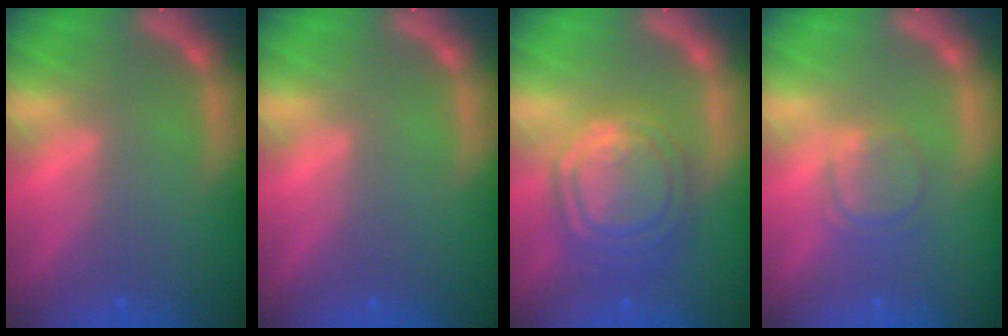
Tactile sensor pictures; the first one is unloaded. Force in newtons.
{"total": 0.0}
{"total": 9.5}
{"total": 3.0}